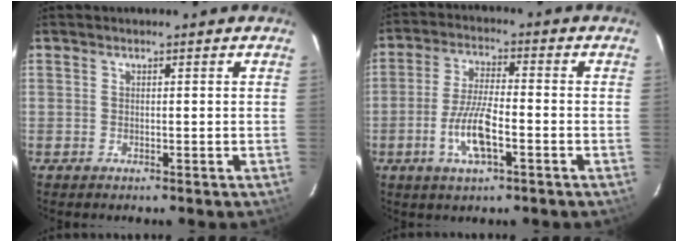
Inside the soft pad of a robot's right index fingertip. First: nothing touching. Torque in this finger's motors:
{"motor_torque": [1.58, -0.36, 0.57, 0.11]}